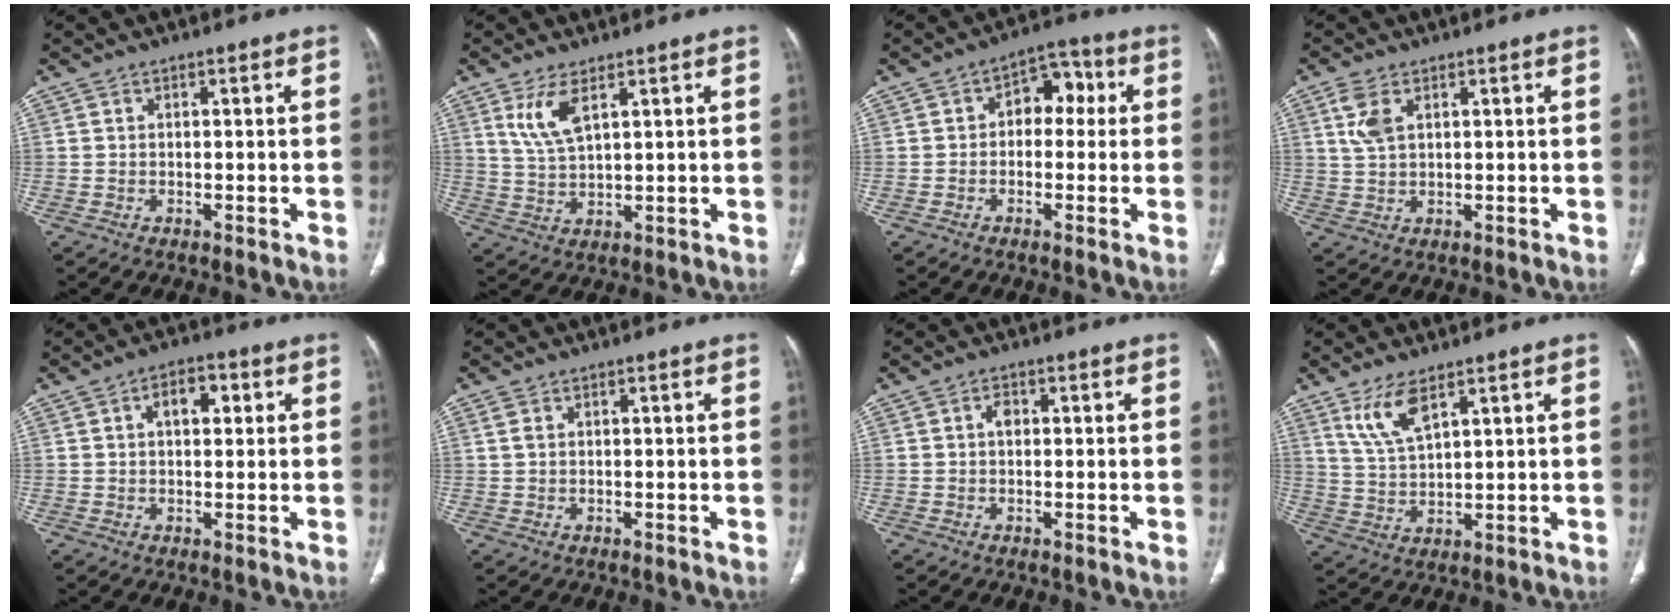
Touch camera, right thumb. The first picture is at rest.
{"total": 6.1, "force": [3.1, 2.1, 4.8], "torque": [-0.101, -0.015, 0.074]}
{"total": 6.9, "force": [0.6, 4.7, 5.0], "torque": [-0.032, 0.027, -0.004]}
{"total": 4.7, "force": [2.0, 2.5, 3.5], "torque": [-0.081, 0.004, 0.047]}
{"total": 5.5, "force": [1.6, 3.2, 4.2], "torque": [-0.050, 0.008, 0.021]}
{"total": 1.4, "force": [0.6, 0.8, 1.0], "torque": [-0.027, 0.009, 0.019]}
{"total": 1.7, "force": [0.2, 1.1, 1.2], "torque": [-0.015, 0.004, 0.000]}
{"total": 7.0, "force": [4.3, 2.2, 5.0], "torque": [-0.099, -0.022, 0.095]}